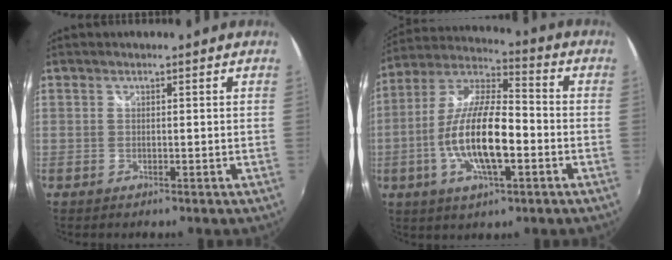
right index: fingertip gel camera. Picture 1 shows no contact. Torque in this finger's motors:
{"motor_torque": [1.25, -0.89, 1.05, 0.21]}